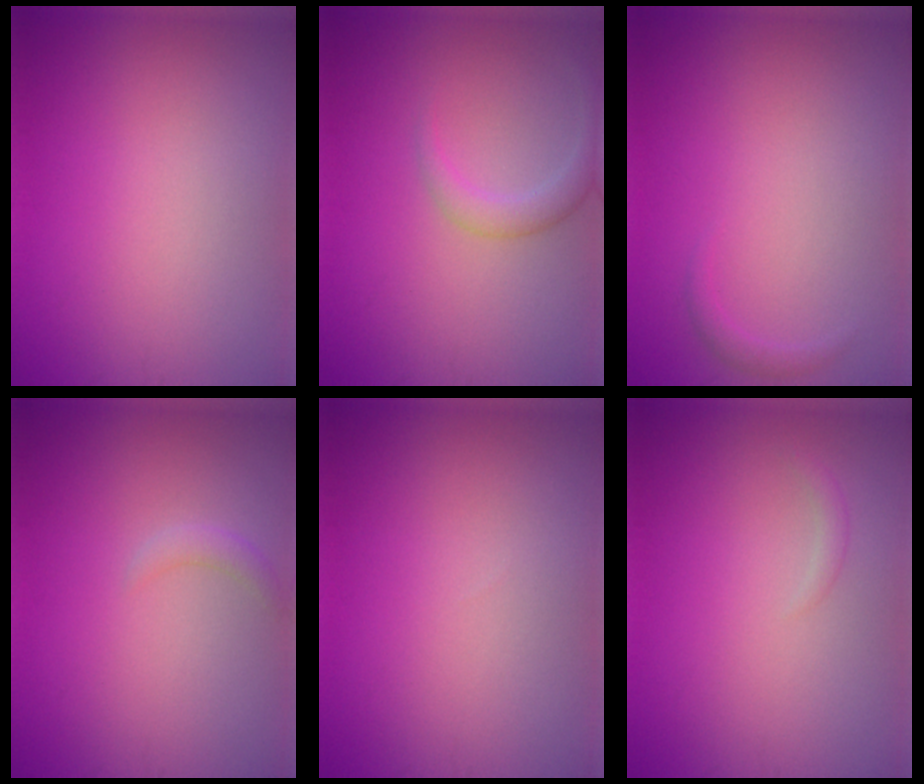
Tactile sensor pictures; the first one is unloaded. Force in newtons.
{"total": 2.0, "press": 2.0, "slide": 0.0}
{"total": 0.8, "press": 0.8, "slide": 0.0}
{"total": 1.1, "press": 1.1, "slide": 0.2}
{"total": 0.0}
{"total": 0.7, "press": 0.7, "slide": 0.1}